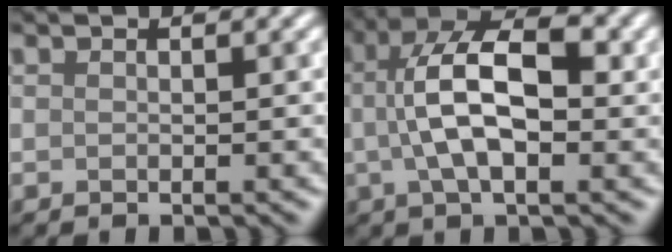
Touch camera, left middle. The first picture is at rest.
{"total": 7.7, "force": [0.6, 3.3, 6.9], "torque": [-0.129, 0.018, 0.005]}